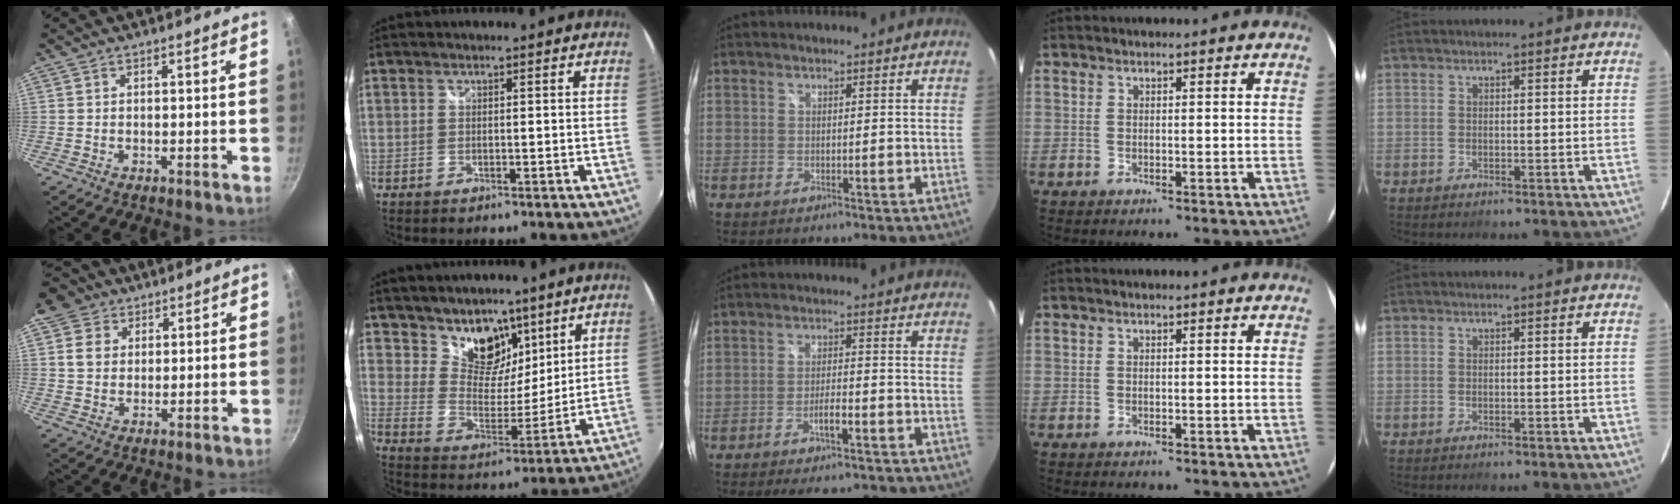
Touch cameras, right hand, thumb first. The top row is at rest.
{"thumb": {"total": 7.1, "force": [3.1, 5.9, 2.6], "torque": [-0.012, 0.002, 0.047]}, "index": {"total": 11.7, "force": [8.1, 7.1, 4.5], "torque": [-0.074, -0.006, 0.145]}, "middle": {"total": 9.8, "force": [-8.7, 1.8, 4.2], "torque": [-0.091, 0.000, -0.121]}}